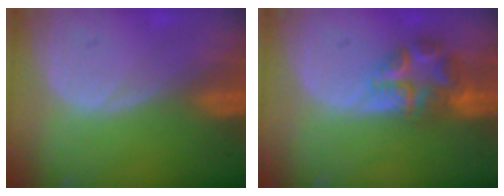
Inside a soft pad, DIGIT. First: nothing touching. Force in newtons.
{"total": 6.8, "press": 6.5, "slide": 2.1}